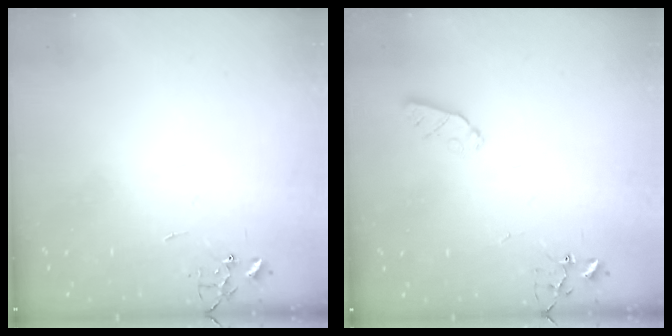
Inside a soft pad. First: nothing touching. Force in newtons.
{"total": 5.5, "press": 5.4, "slide": 1.1}